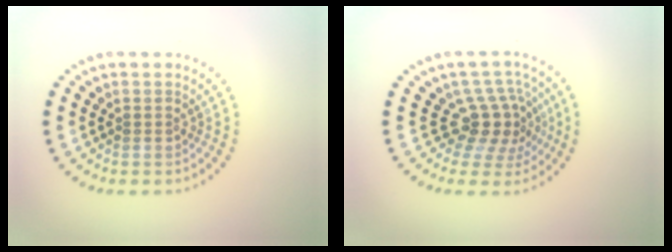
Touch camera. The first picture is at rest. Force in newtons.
{"total": 3.7, "press": 2.7, "slide": 2.5}